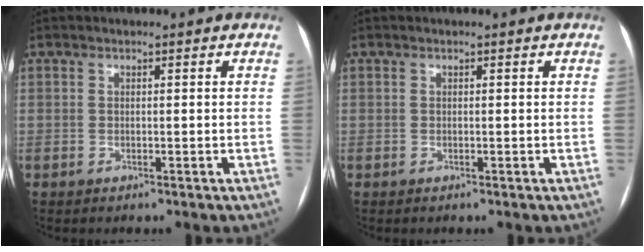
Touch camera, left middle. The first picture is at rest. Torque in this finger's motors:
{"motor_torque": [-0.01, 0.01, 0.00, 0.00]}